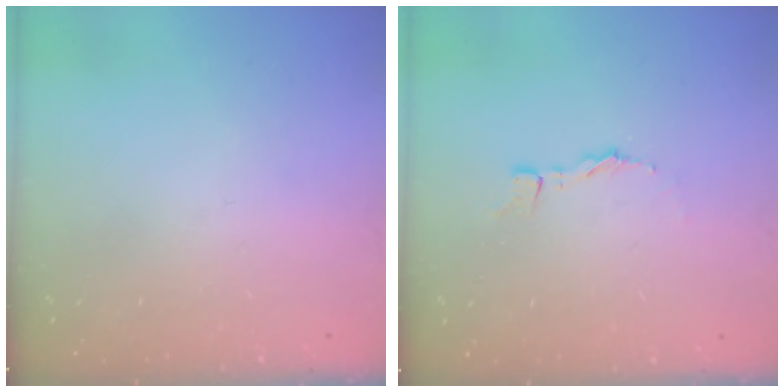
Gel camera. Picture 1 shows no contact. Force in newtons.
{"total": 2.5, "press": 2.5, "slide": 0.1}